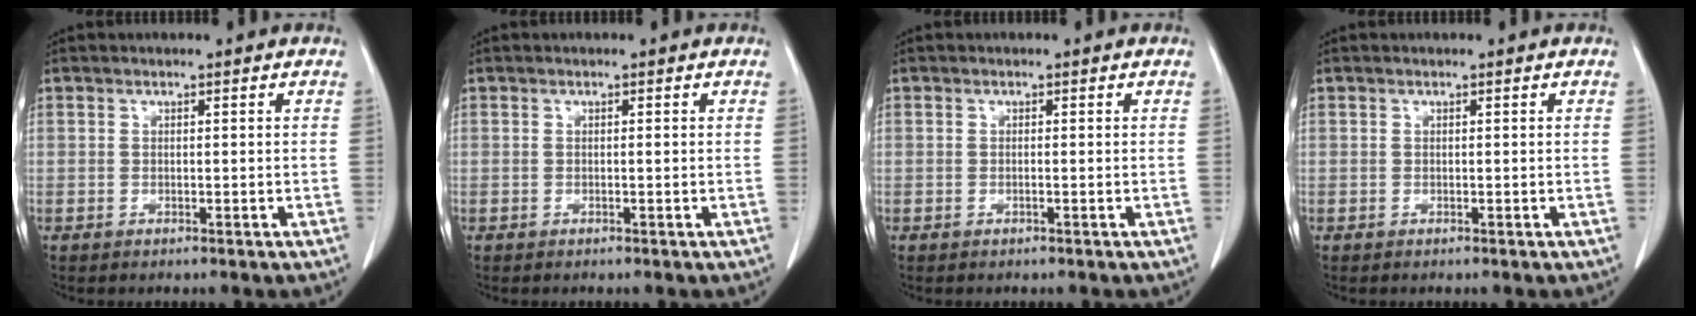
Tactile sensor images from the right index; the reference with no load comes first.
{"total": 0.0}
{"total": 0.0}
{"total": 0.0}